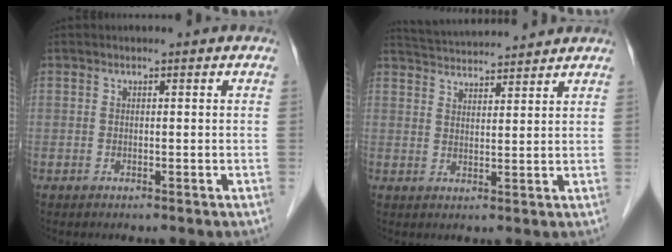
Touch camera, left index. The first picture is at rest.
{"total": 9.1, "force": [8.9, 0.3, 2.2], "torque": [-0.046, 0.030, 0.138]}